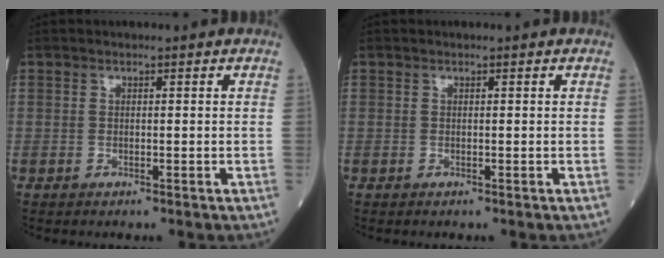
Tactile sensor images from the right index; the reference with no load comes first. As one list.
[{"total": 0.0}]